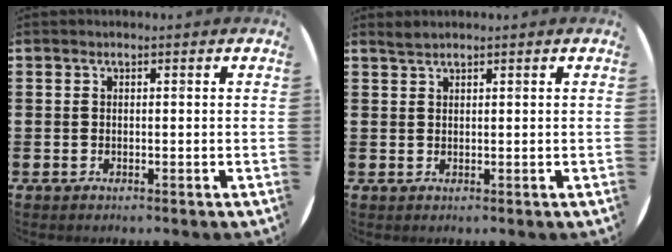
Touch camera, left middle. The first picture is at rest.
{"total": 1.0, "force": [1.0, 0.0, 0.1], "torque": [-0.002, 0.002, 0.019]}